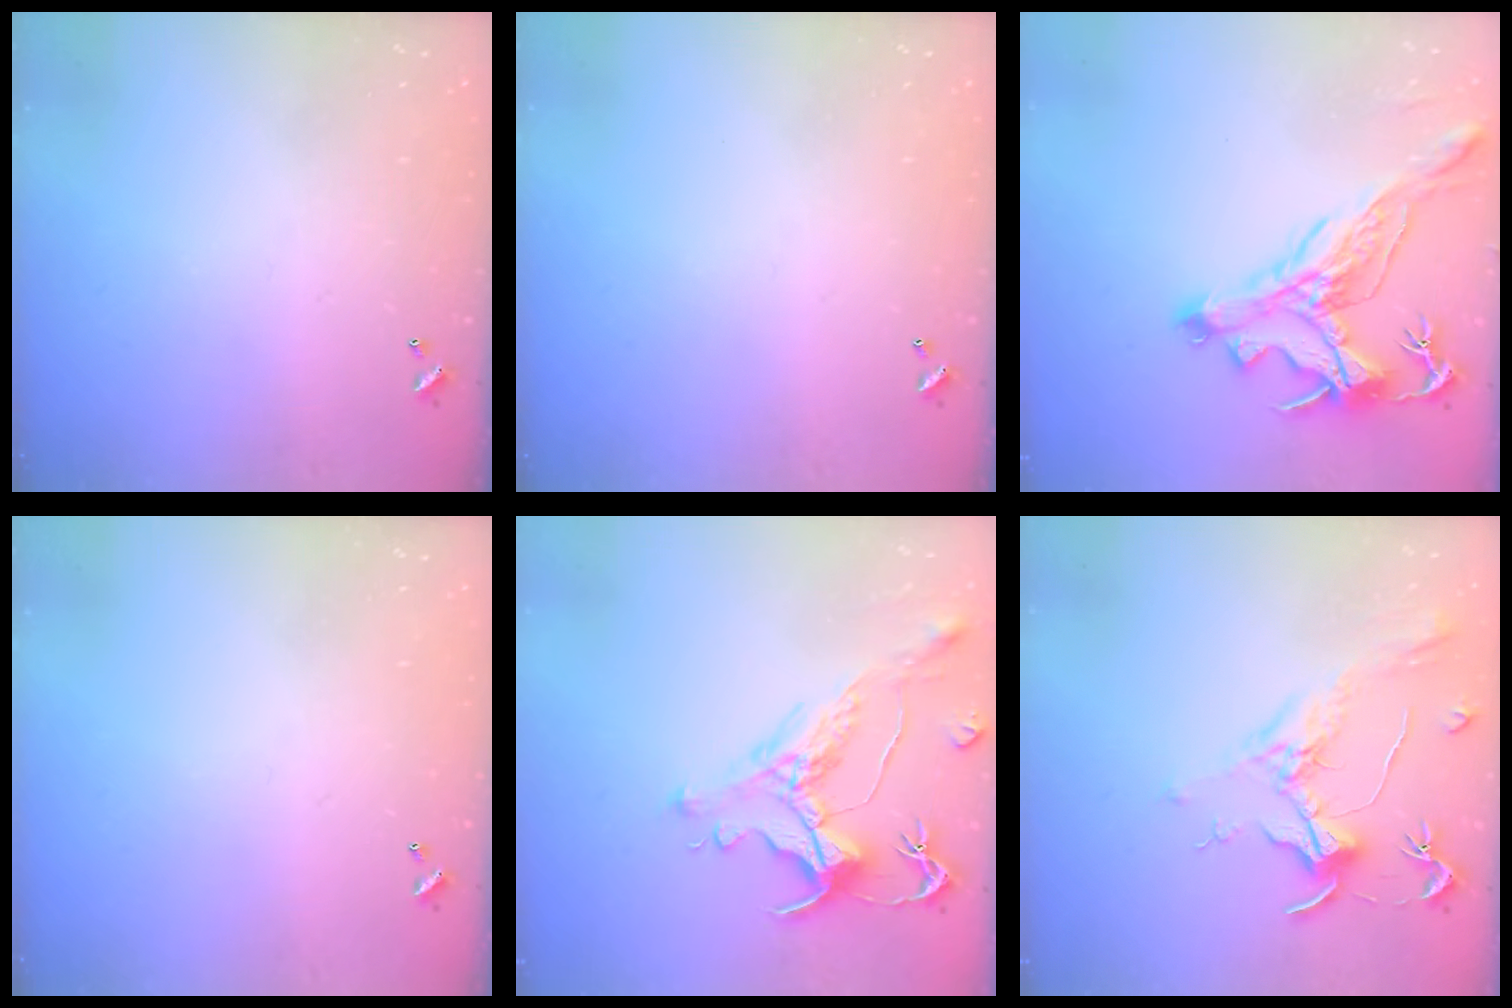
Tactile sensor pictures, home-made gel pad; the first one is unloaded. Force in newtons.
{"total": 0.0}
{"total": 3.9, "press": 3.5, "slide": 1.6}
{"total": 0.0}
{"total": 1.3, "press": 0.1, "slide": 1.3}
{"total": 1.8, "press": 1.6, "slide": 0.9}